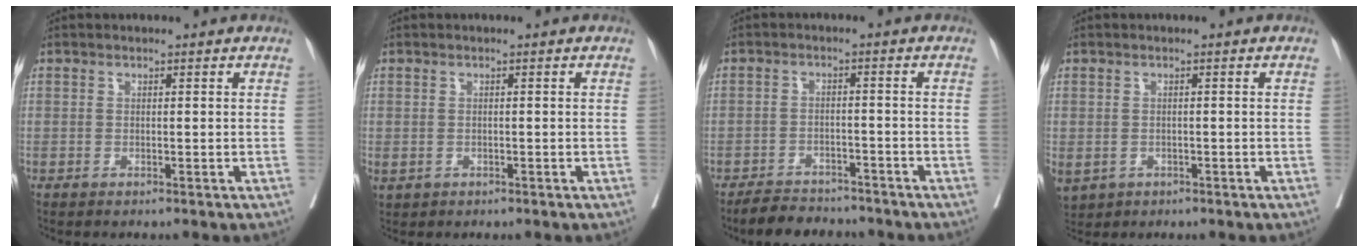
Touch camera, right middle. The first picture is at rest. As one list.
[{"total": 1.4, "force": [-0.3, 1.1, 0.9], "torque": [-0.025, 0.000, 0.004]}, {"total": 6.6, "force": [-6.0, 2.3, 1.5], "torque": [-0.028, -0.008, -0.091]}, {"total": 8.5, "force": [-3.5, 6.8, 3.7], "torque": [-0.111, -0.006, -0.043]}]